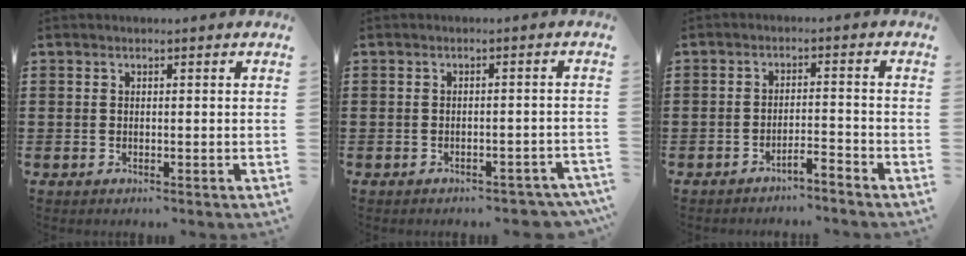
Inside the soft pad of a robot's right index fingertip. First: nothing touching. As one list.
[{"total": 2.3, "force": [-2.2, 0.3, 0.5], "torque": [-0.013, -0.001, -0.045]}, {"total": 2.8, "force": [-2.8, -0.2, 0.5], "torque": [-0.012, 0.001, -0.058]}]